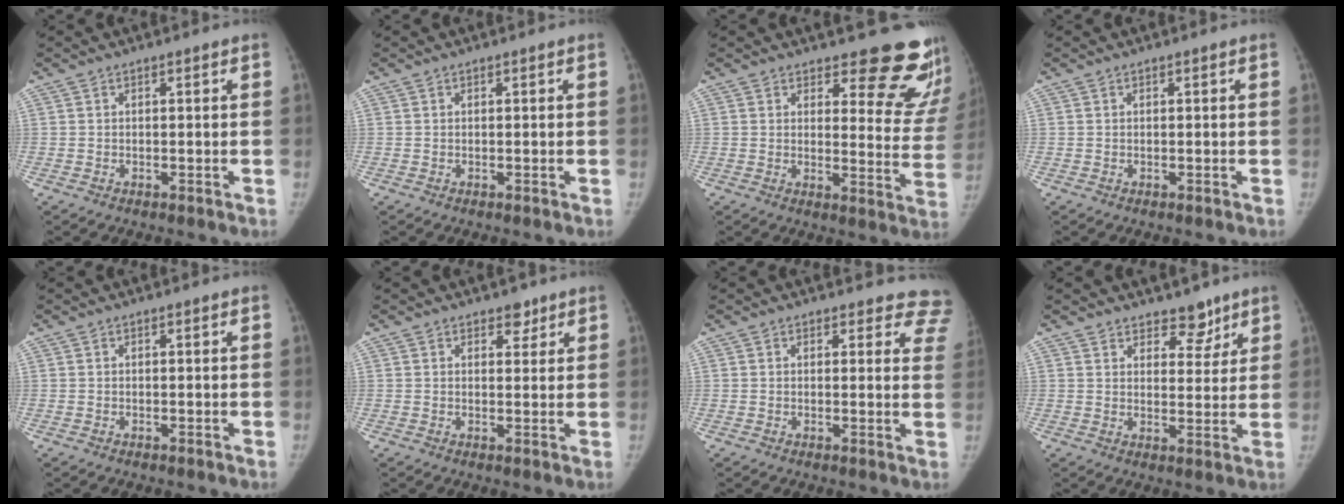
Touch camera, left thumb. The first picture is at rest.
{"total": 0.0}
{"total": 15.3, "force": [13.2, 5.2, 5.8], "torque": [-0.013, -0.125, 0.135]}
{"total": 0.0}
{"total": 0.0}
{"total": 2.7, "force": [1.9, 1.6, 1.0], "torque": [0.005, -0.010, 0.025]}
{"total": 8.6, "force": [7.9, 3.4, 0.2], "torque": [0.063, -0.038, 0.047]}
{"total": 5.5, "force": [4.3, 3.0, 1.7], "torque": [0.012, -0.029, 0.065]}